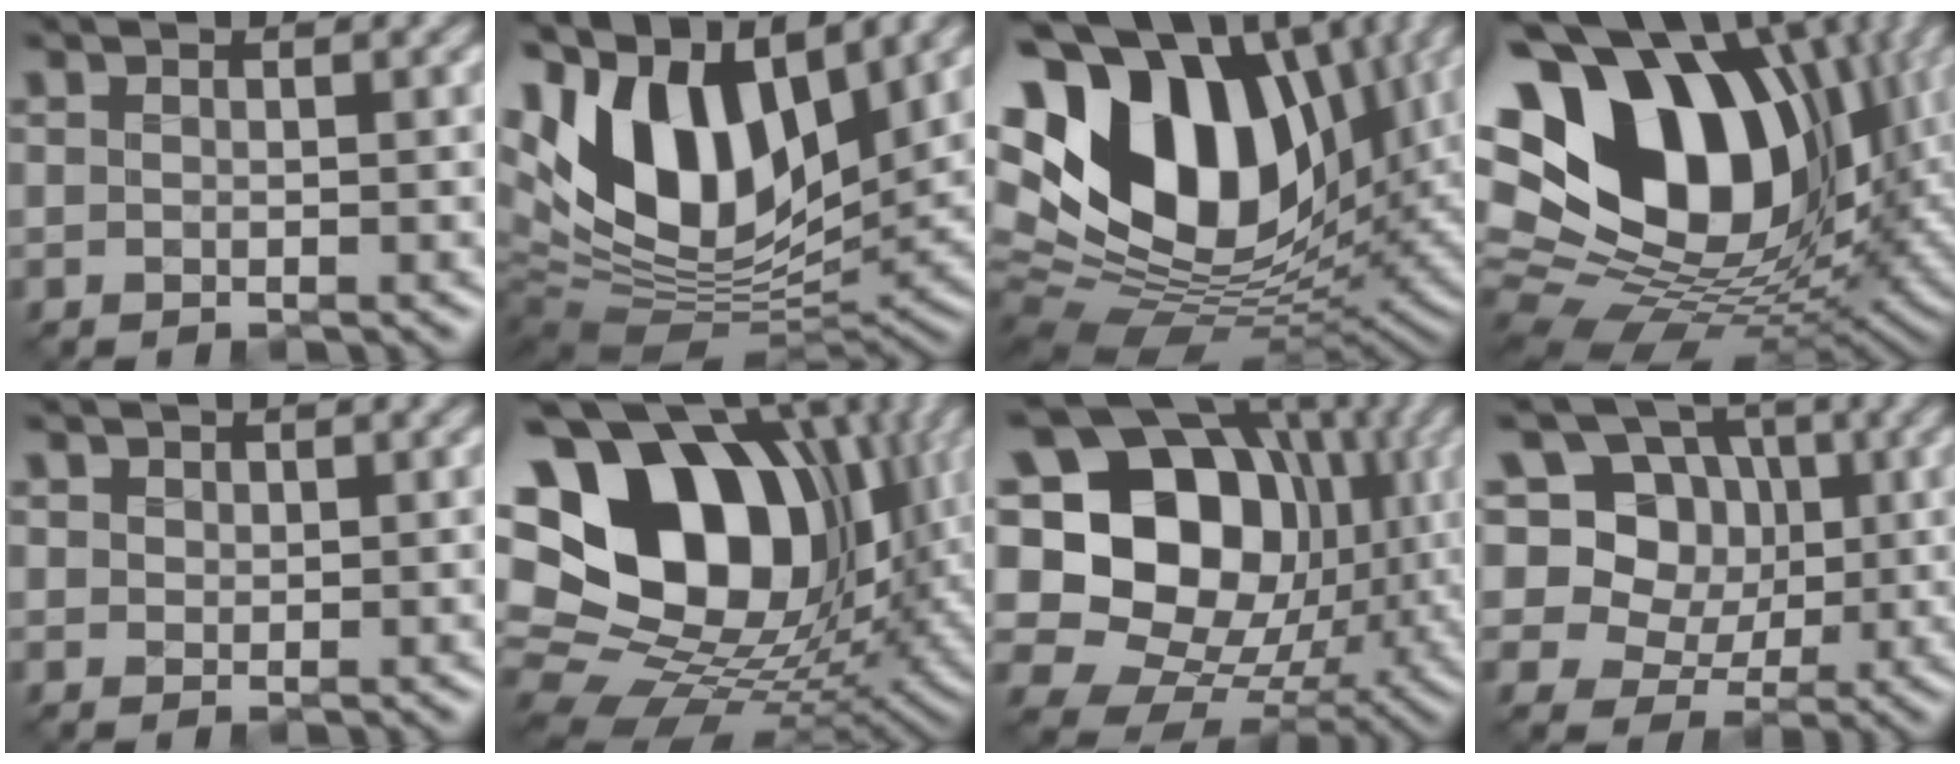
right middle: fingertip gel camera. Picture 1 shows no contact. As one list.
[{"total": 15.4, "force": [4.5, 8.8, 11.8], "torque": [-0.234, 0.020, 0.074]}, {"total": 19.6, "force": [3.8, 13.0, 14.2], "torque": [-0.281, 0.010, 0.068]}, {"total": 19.4, "force": [4.0, 13.7, 13.2], "torque": [-0.265, 0.004, 0.074]}, {"total": 1.3, "force": [0.7, 1.0, 0.5], "torque": [-0.015, -0.005, 0.016]}, {"total": 21.4, "force": [5.3, 15.0, 14.3], "torque": [-0.267, 0.026, 0.101]}, {"total": 19.1, "force": [3.1, 15.3, 11.1], "torque": [-0.230, 0.030, 0.065]}, {"total": 9.1, "force": [2.8, 7.5, 4.3], "torque": [-0.075, 0.012, 0.031]}]